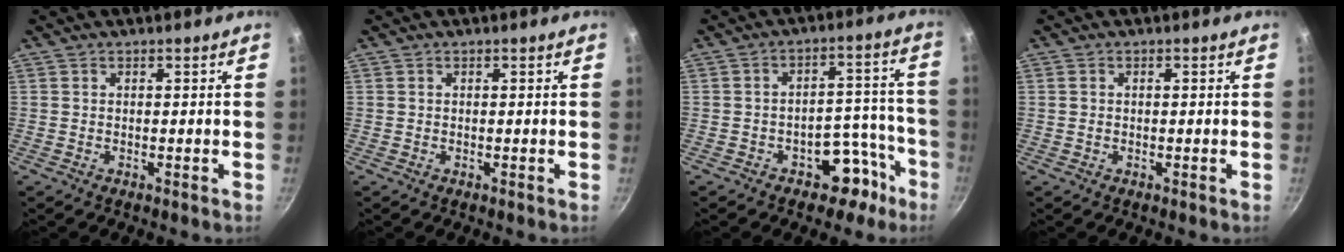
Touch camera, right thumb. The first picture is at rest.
{"total": 0.0}
{"total": 9.1, "force": [-5.5, 5.5, 4.7], "torque": [-0.021, 0.070, -0.076]}
{"total": 0.6, "force": [0.1, 0.5, 0.4], "torque": [-0.010, 0.003, 0.003]}